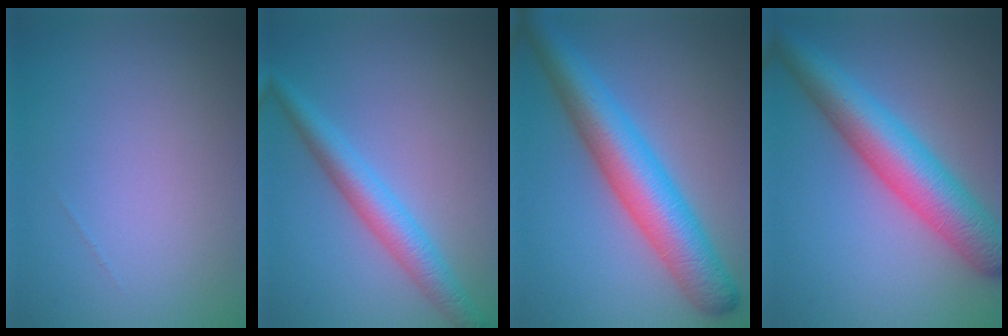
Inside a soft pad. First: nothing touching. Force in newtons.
{"total": 3.7, "press": 3.7, "slide": 0.1}
{"total": 8.1, "press": 8.1, "slide": 0.1}
{"total": 7.7, "press": 7.7, "slide": 0.2}